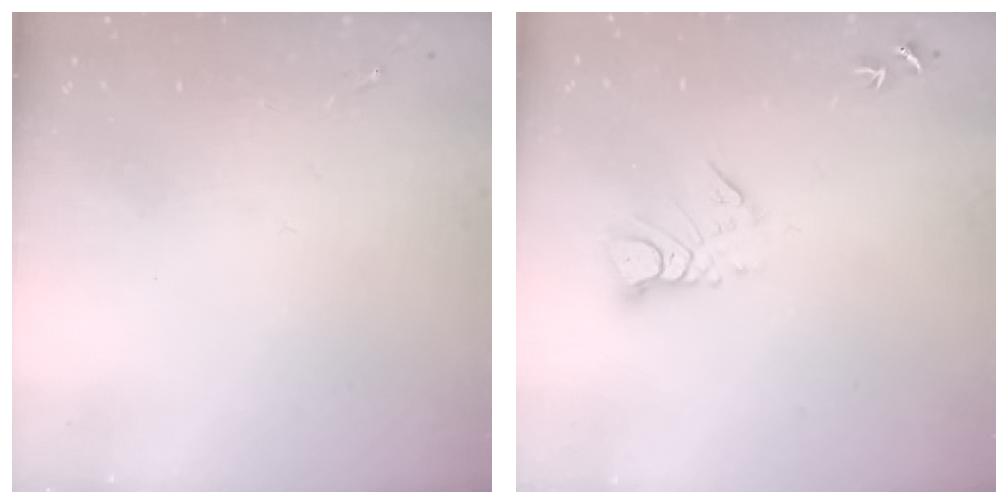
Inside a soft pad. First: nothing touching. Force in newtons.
{"total": 6.6, "press": 6.6, "slide": 0.7}